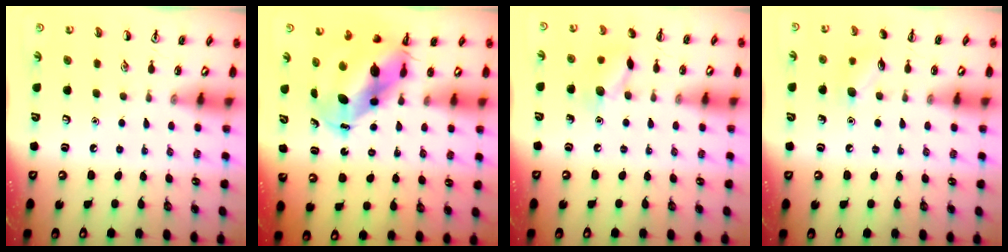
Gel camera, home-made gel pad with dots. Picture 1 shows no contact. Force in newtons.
{"total": 9.4, "press": 9.0, "slide": 2.5}
{"total": 9.3, "press": 9.3, "slide": 0.9}
{"total": 7.5, "press": 7.2, "slide": 2.1}